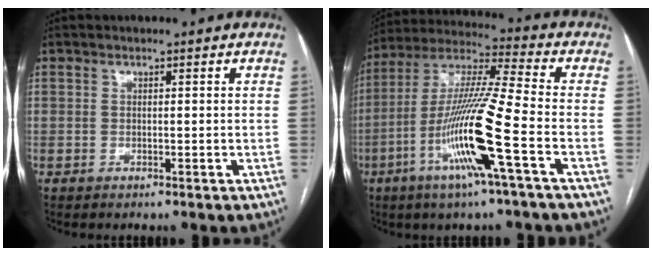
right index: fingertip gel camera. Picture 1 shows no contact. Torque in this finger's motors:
{"motor_torque": [1.68, -0.46, 0.64, 0.21]}